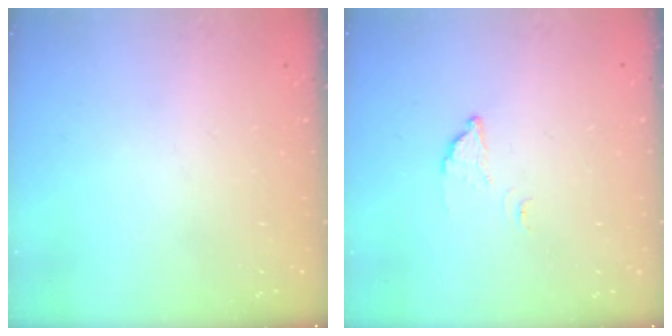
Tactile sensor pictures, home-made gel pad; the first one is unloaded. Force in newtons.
{"total": 2.5, "press": 2.5, "slide": 0.1}